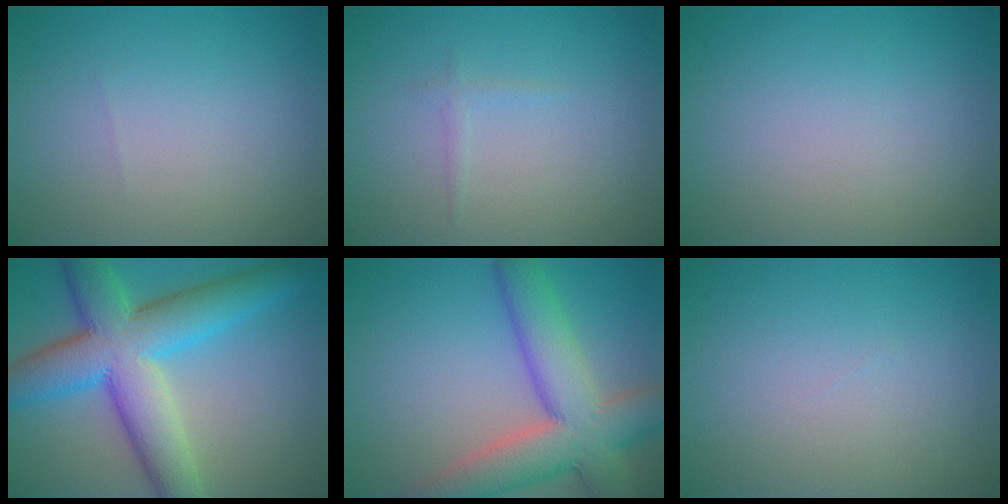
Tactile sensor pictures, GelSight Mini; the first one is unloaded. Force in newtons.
{"total": 0.7, "press": 0.7, "slide": 0.1}
{"total": 0.0}
{"total": 10.5, "press": 10.5, "slide": 0.4}
{"total": 9.2, "press": 9.2, "slide": 0.5}
{"total": 0.0}